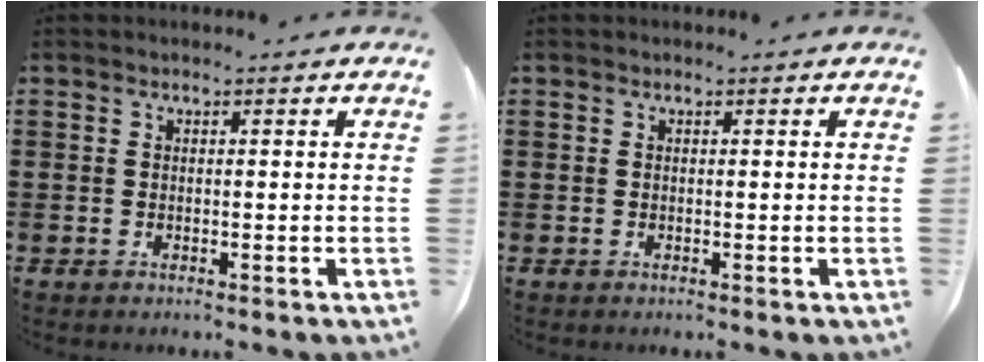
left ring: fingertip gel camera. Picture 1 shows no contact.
{"total": 0.0}